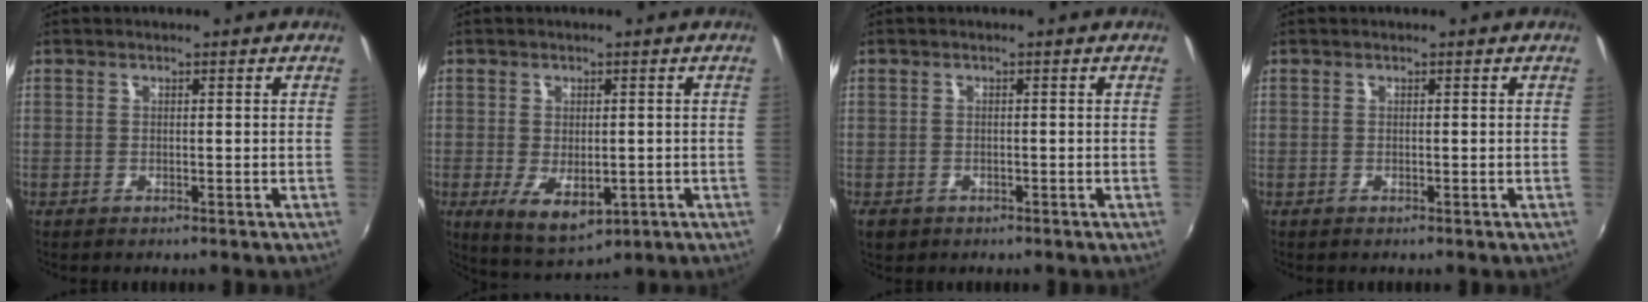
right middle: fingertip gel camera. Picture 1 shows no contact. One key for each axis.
{"total": 7.5, "fx": -1.9, "fy": 4.1, "fz": 5.9, "tx": -0.108, "ty": -0.021, "tz": -0.018}
{"total": 2.7, "fx": -1.3, "fy": 2.0, "fz": 1.3, "tx": -0.028, "ty": -0.005, "tz": -0.018}
{"total": 0.0}